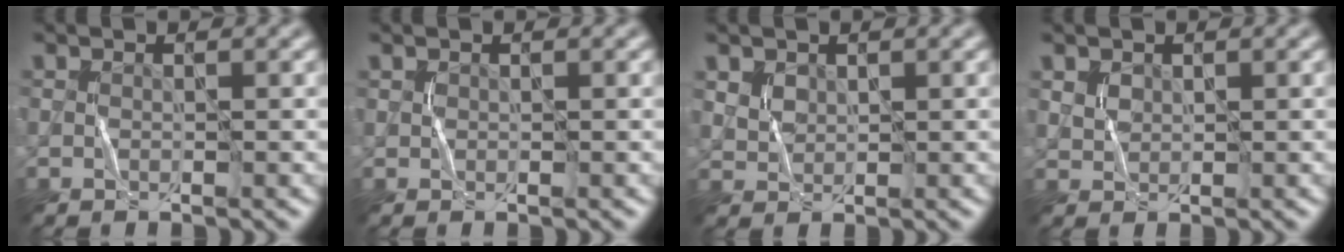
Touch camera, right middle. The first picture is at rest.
{"total": 0.0}
{"total": 1.8, "force": [1.0, 1.3, 0.6], "torque": [-0.020, -0.008, 0.033]}
{"total": 1.3, "force": [0.7, 1.0, 0.5], "torque": [-0.010, -0.001, 0.019]}